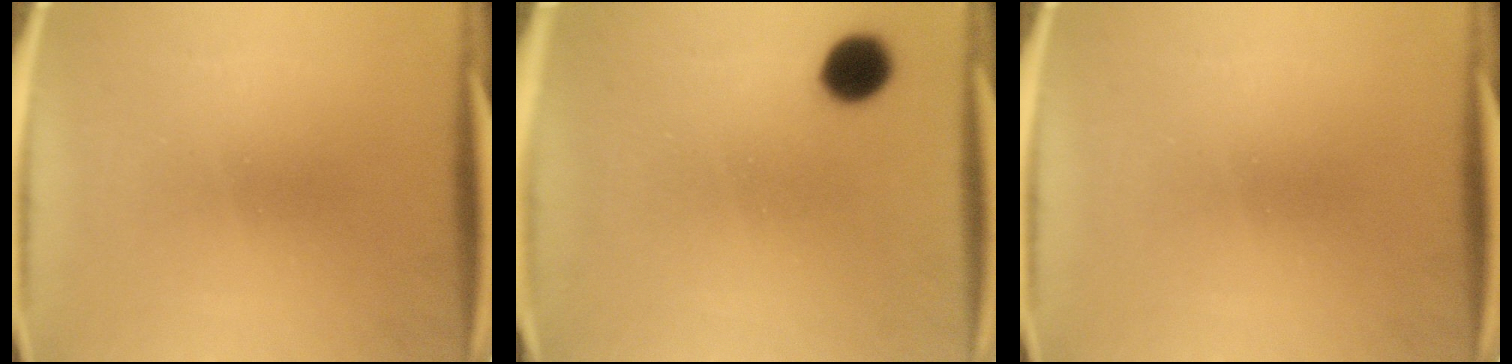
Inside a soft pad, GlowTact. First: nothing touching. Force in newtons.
{"total": 6.1}
{"total": 0.0}